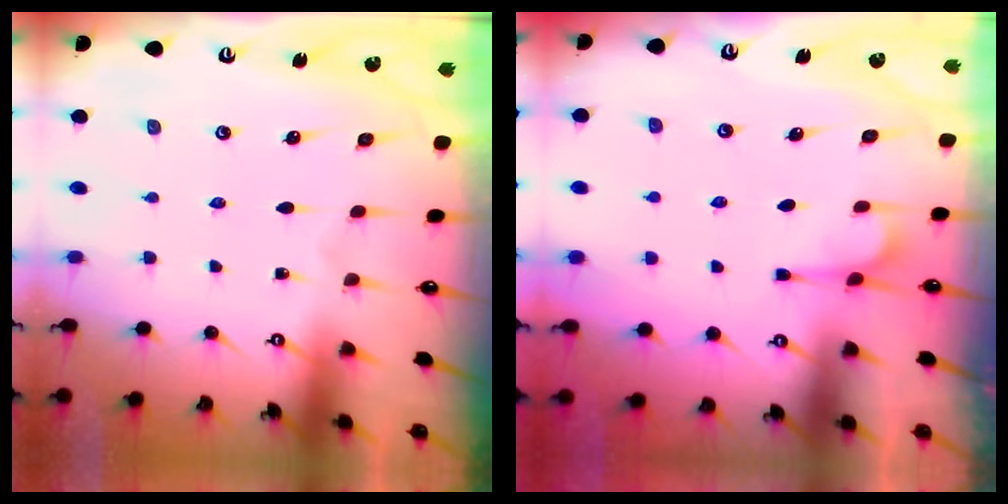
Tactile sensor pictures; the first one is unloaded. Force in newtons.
{"total": 2.6, "press": 2.4, "slide": 1.0}